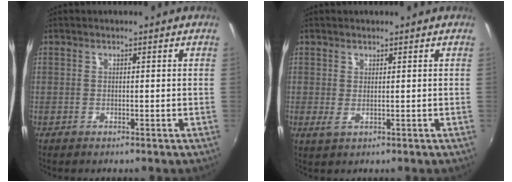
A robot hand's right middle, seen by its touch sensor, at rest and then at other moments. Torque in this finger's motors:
{"motor_torque": [1.17, -0.97, 0.13, 0.04]}